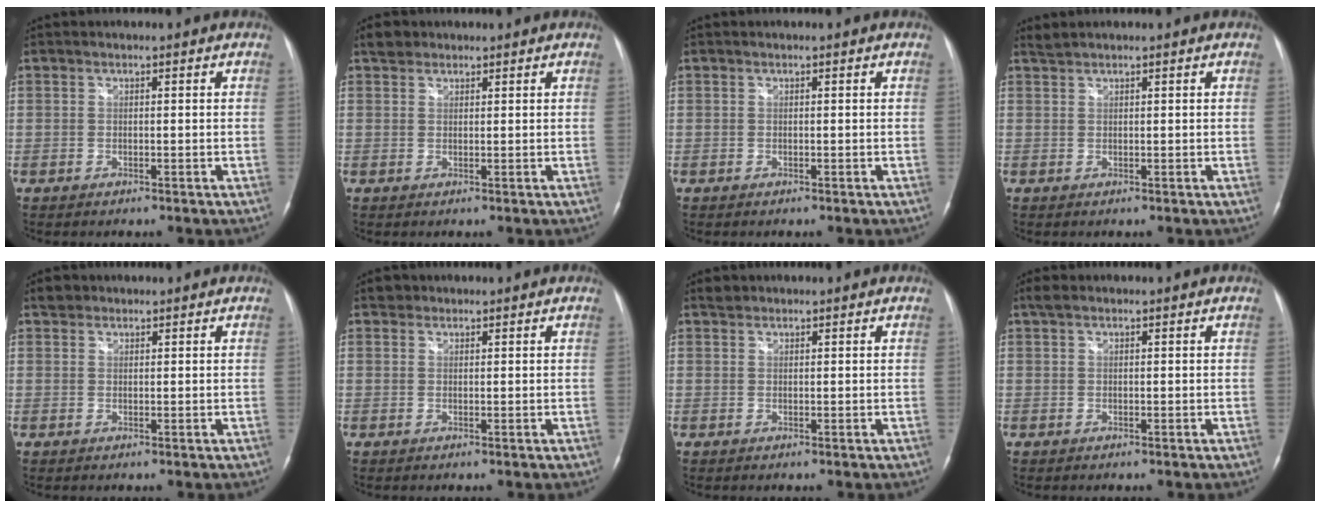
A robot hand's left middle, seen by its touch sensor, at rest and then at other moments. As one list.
[{"total": 2.1, "force": [1.6, 1.2, 0.3], "torque": [-0.007, 0.012, 0.027]}, {"total": 0.0}, {"total": 1.1, "force": [1.1, -0.2, 0.0], "torque": [-0.004, 0.009, 0.028]}, {"total": 1.6, "force": [1.2, 1.0, 0.1], "torque": [0.000, 0.010, 0.018]}, {"total": 1.3, "force": [1.0, 0.8, 0.0], "torque": [0.006, 0.007, 0.011]}, {"total": 1.2, "force": [1.0, 0.5, 0.1], "torque": [-0.001, 0.007, 0.017]}, {"total": 1.4, "force": [1.1, 0.5, 0.8], "torque": [-0.019, 0.018, 0.022]}]